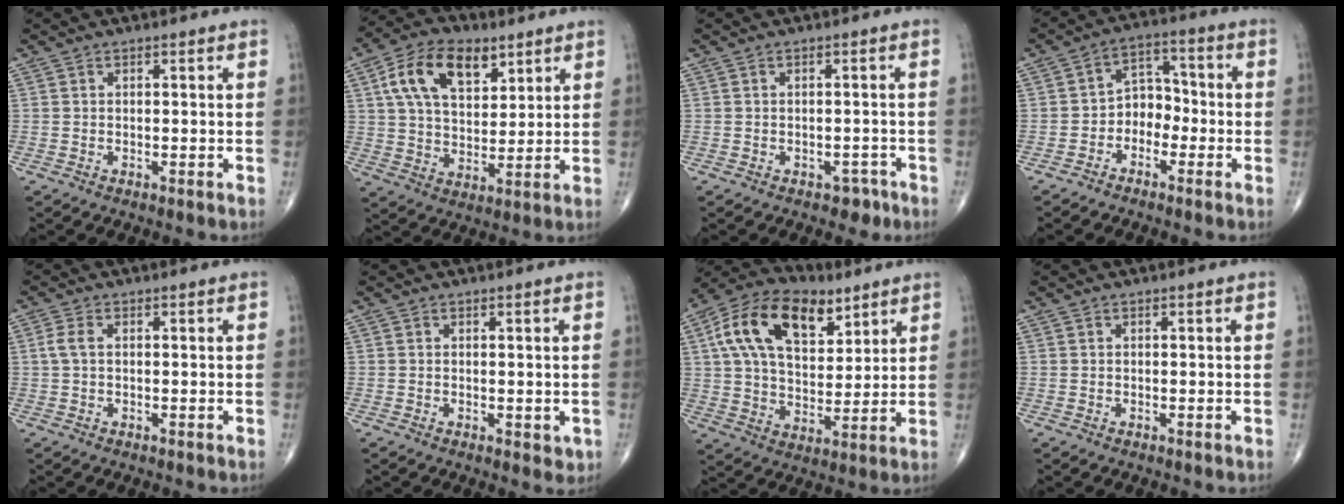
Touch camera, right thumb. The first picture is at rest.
{"total": 14.5, "force": [6.4, 8.5, 9.9], "torque": [-0.155, -0.009, 0.117]}
{"total": 2.3, "force": [-1.5, 1.6, 0.9], "torque": [0.004, 0.010, -0.016]}
{"total": 6.0, "force": [-2.3, 4.6, 3.0], "torque": [-0.015, 0.035, -0.055]}
{"total": 2.3, "force": [0.2, 1.3, 1.9], "torque": [-0.048, 0.006, 0.003]}
{"total": 1.7, "force": [-0.2, 1.0, 1.4], "torque": [-0.014, -0.004, -0.002]}
{"total": 19.5, "force": [8.5, 11.2, 13.6], "torque": [-0.215, -0.010, 0.147]}
{"total": 0.0}